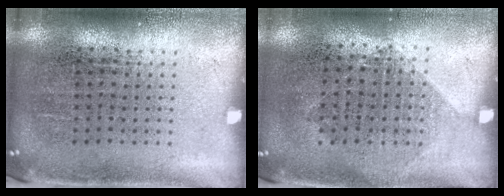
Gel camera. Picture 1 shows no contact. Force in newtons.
{"total": 1.0, "press": 0.9, "slide": 0.5}